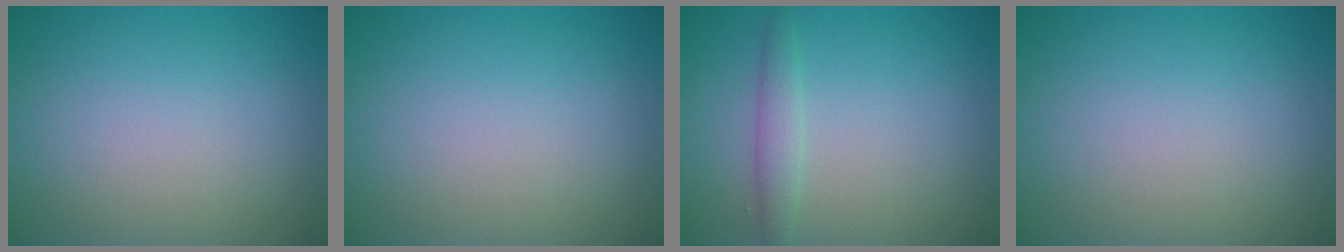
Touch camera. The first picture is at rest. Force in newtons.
{"total": 0.0}
{"total": 1.7, "press": 1.7, "slide": 0.1}
{"total": 0.0}